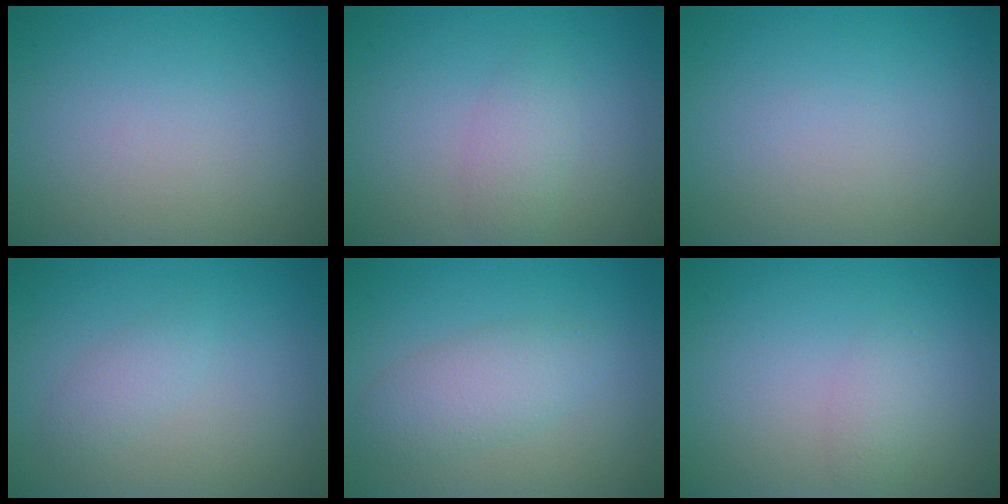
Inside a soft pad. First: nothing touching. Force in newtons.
{"total": 1.9, "press": 1.9, "slide": 0.1}
{"total": 0.0}
{"total": 1.4, "press": 1.4, "slide": 0.1}
{"total": 3.2, "press": 3.2, "slide": 0.1}
{"total": 1.2, "press": 1.2, "slide": 0.1}